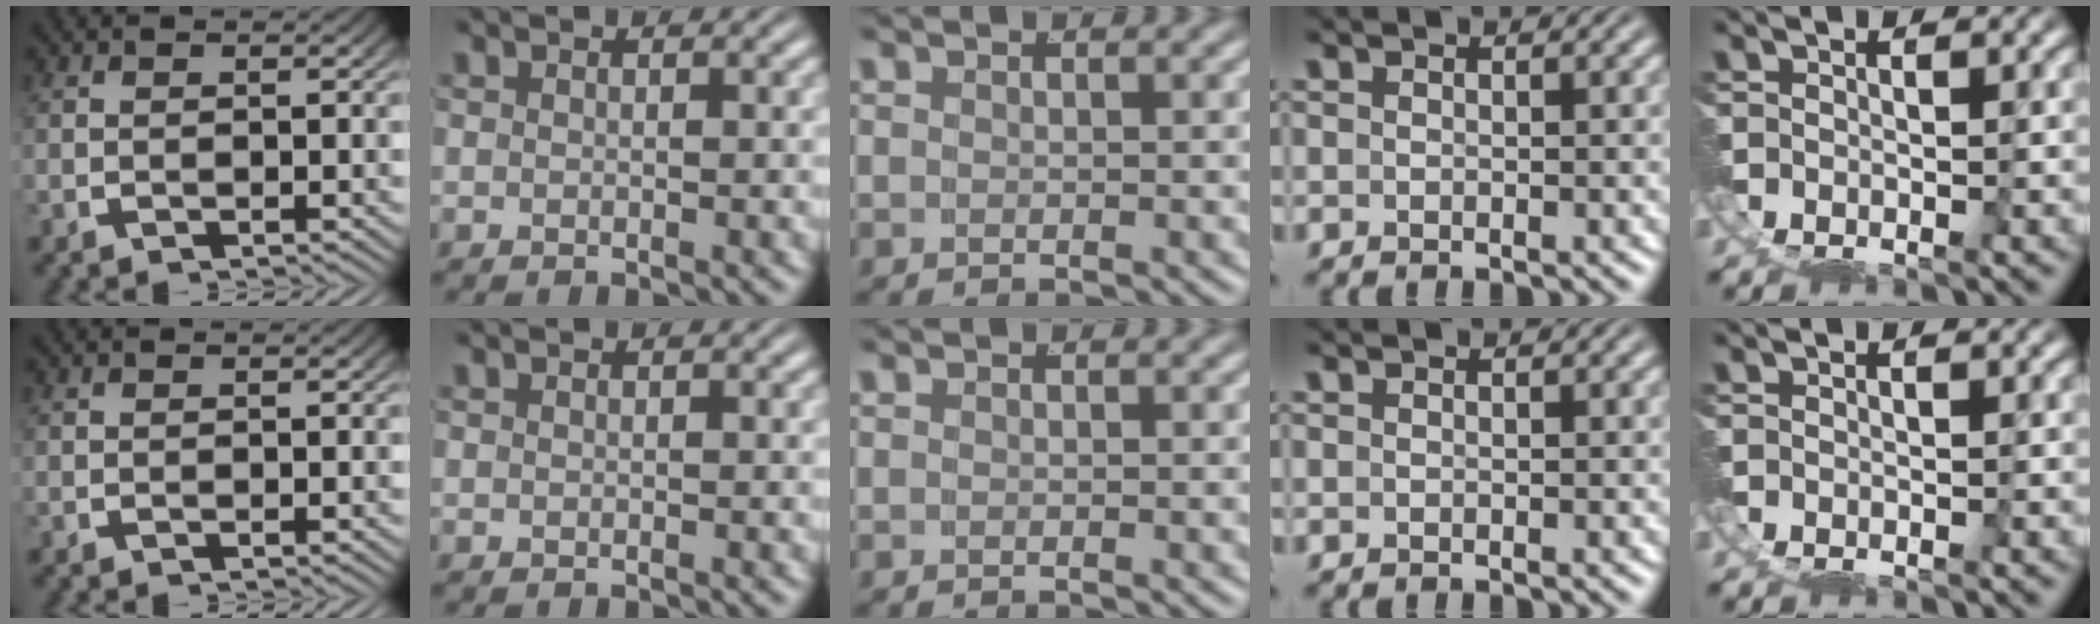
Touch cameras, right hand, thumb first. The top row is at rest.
{}